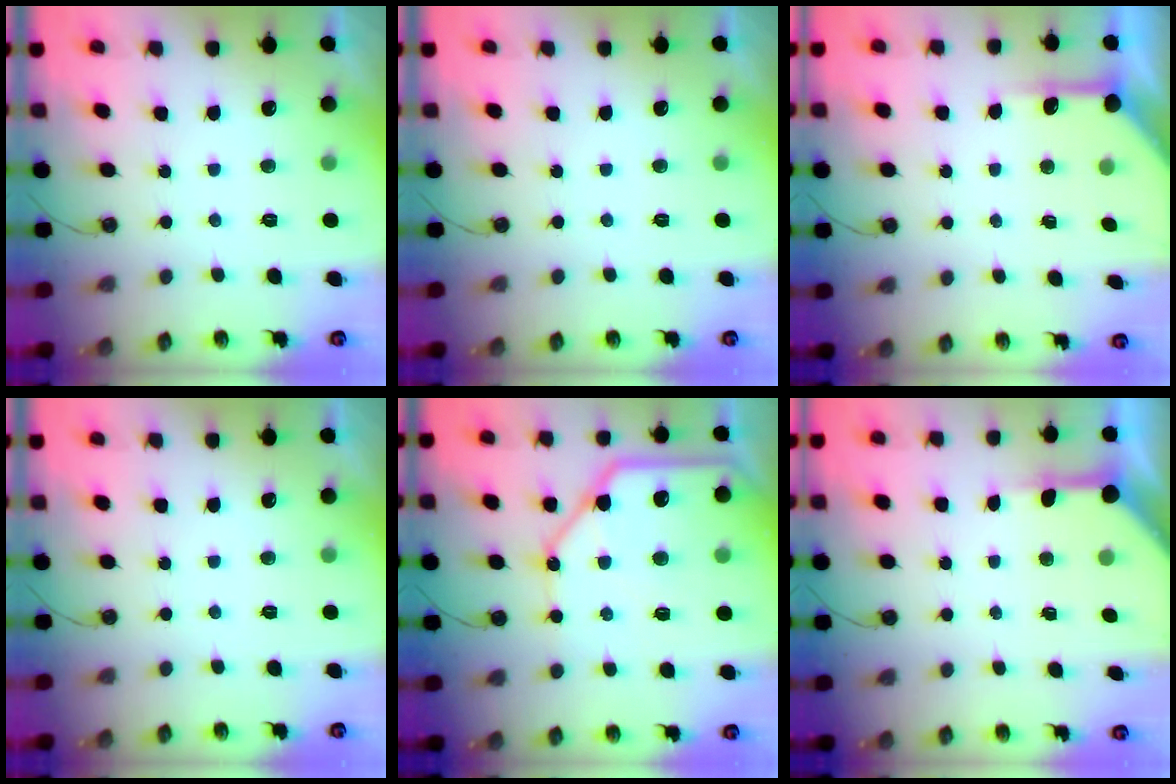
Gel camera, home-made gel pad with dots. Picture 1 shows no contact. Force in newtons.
{"total": 0.0}
{"total": 5.2, "press": 5.2, "slide": 0.3}
{"total": 0.0}
{"total": 19.3, "press": 19.2, "slide": 2.3}
{"total": 5.4, "press": 5.4, "slide": 0.3}